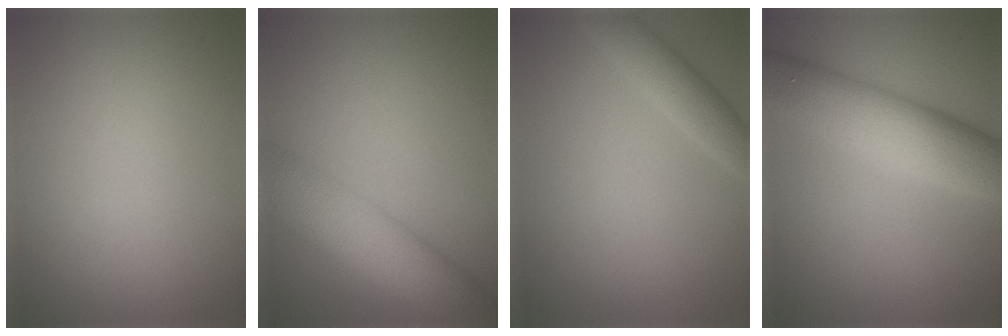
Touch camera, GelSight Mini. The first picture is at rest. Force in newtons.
{"total": 8.6, "press": 8.6, "slide": 0.3}
{"total": 2.9, "press": 2.9, "slide": 0.2}
{"total": 8.5, "press": 8.5, "slide": 0.3}